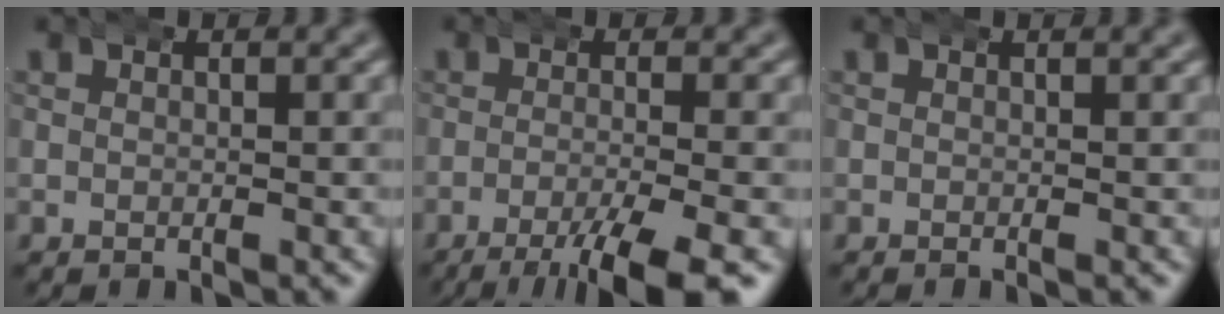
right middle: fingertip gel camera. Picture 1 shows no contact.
{"total": 7.8, "force": [-5.1, 2.0, 5.6], "torque": [-0.076, -0.022, -0.069]}
{"total": 0.0}